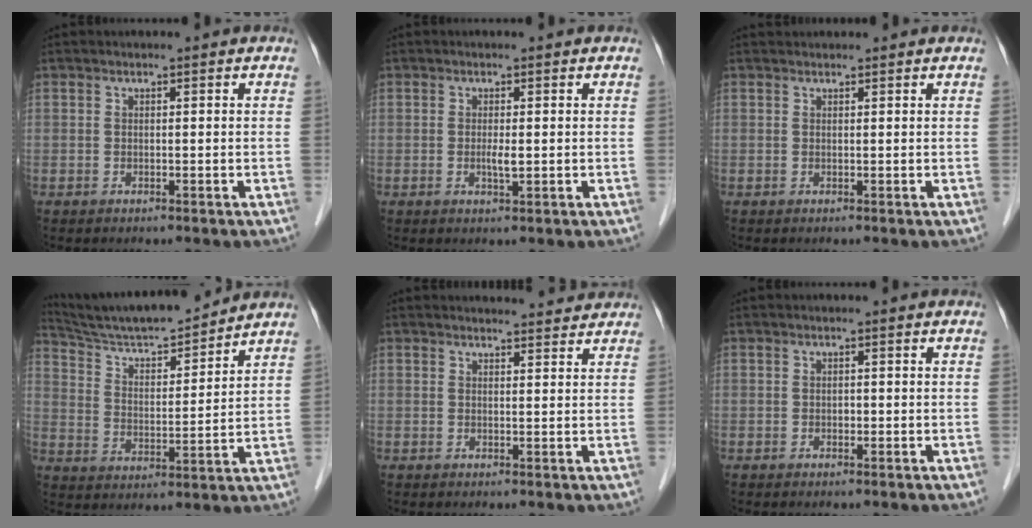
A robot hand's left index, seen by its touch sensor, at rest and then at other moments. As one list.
[{"total": 1.6, "force": [0.0, 0.2, 1.5], "torque": [-0.031, -0.002, 0.000]}, {"total": 2.1, "force": [2.1, 0.3, 0.3], "torque": [-0.009, 0.026, 0.030]}, {"total": 15.1, "force": [14.2, 0.8, 5.1], "torque": [-0.096, 0.003, 0.239]}, {"total": 4.9, "force": [4.8, 0.6, 0.8], "torque": [-0.013, 0.008, 0.050]}, {"total": 0.5, "force": [-0.1, 0.4, 0.4], "torque": [-0.005, 0.002, -0.004]}]